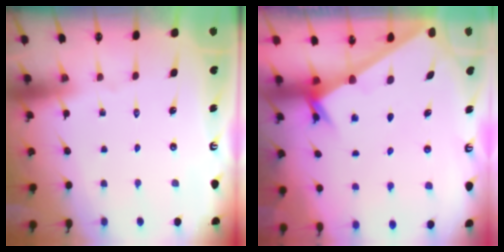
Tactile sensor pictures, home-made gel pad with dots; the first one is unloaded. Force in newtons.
{"total": 2.3, "press": 2.3, "slide": 0.2}